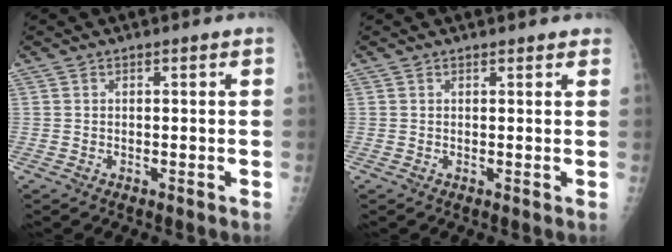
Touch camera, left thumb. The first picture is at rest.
{"total": 1.4, "force": [1.2, 0.5, 0.5], "torque": [0.003, 0.000, 0.012]}